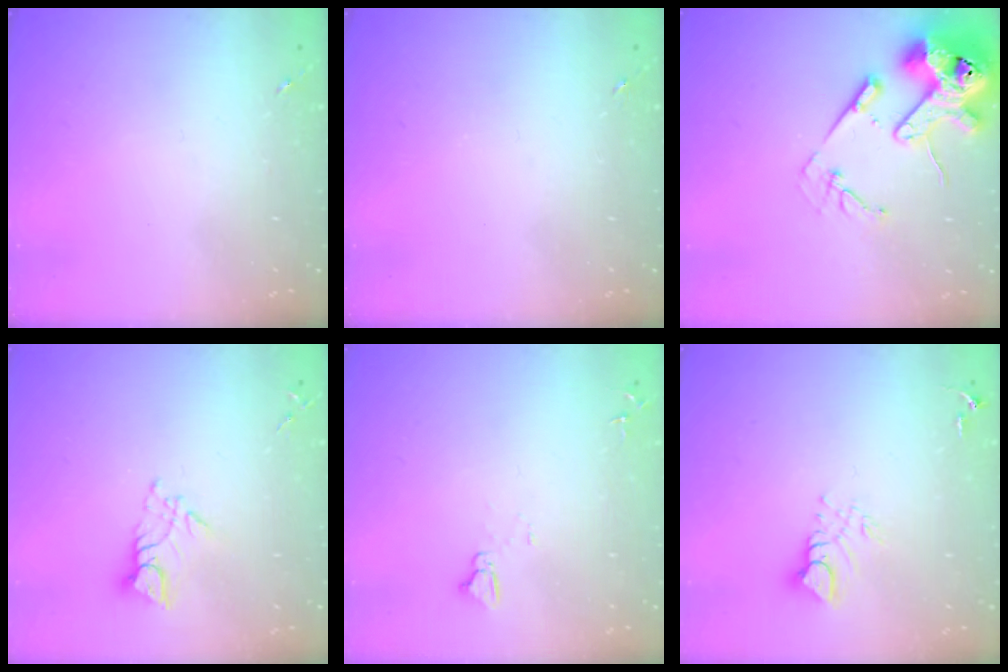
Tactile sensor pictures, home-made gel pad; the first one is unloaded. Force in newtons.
{"total": 0.0}
{"total": 18.8, "press": 18.7, "slide": 2.4}
{"total": 6.6, "press": 6.6, "slide": 0.3}
{"total": 3.6, "press": 3.6, "slide": 0.4}
{"total": 6.3, "press": 6.3, "slide": 0.7}